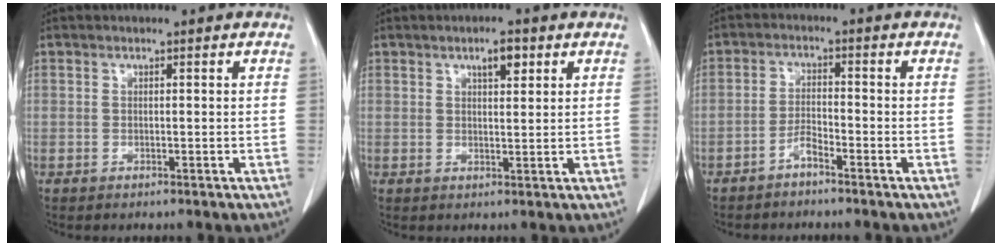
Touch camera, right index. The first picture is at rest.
{"total": 3.0, "force": [1.6, 0.9, 2.4], "torque": [-0.040, 0.000, 0.026]}
{"total": 2.6, "force": [-2.1, 0.3, 1.4], "torque": [-0.029, 0.003, -0.043]}